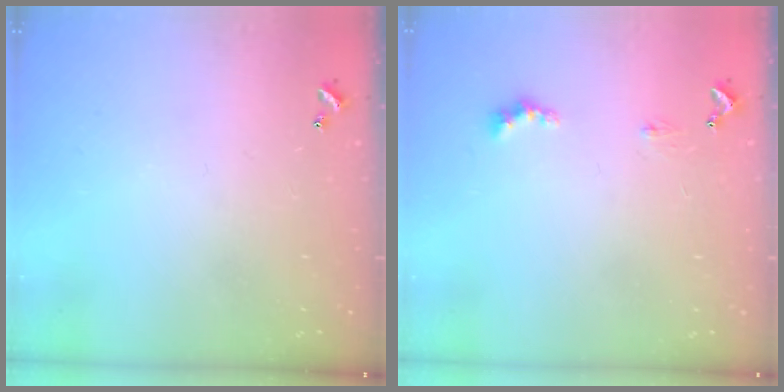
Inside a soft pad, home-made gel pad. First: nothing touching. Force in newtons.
{"total": 2.0, "press": 1.9, "slide": 0.4}